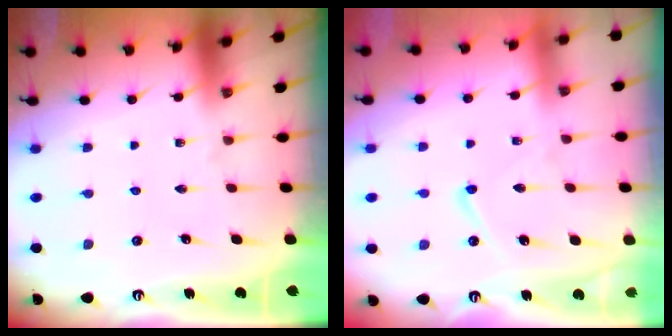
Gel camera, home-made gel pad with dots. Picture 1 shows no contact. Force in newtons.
{"total": 9.1, "press": 9.0, "slide": 0.9}